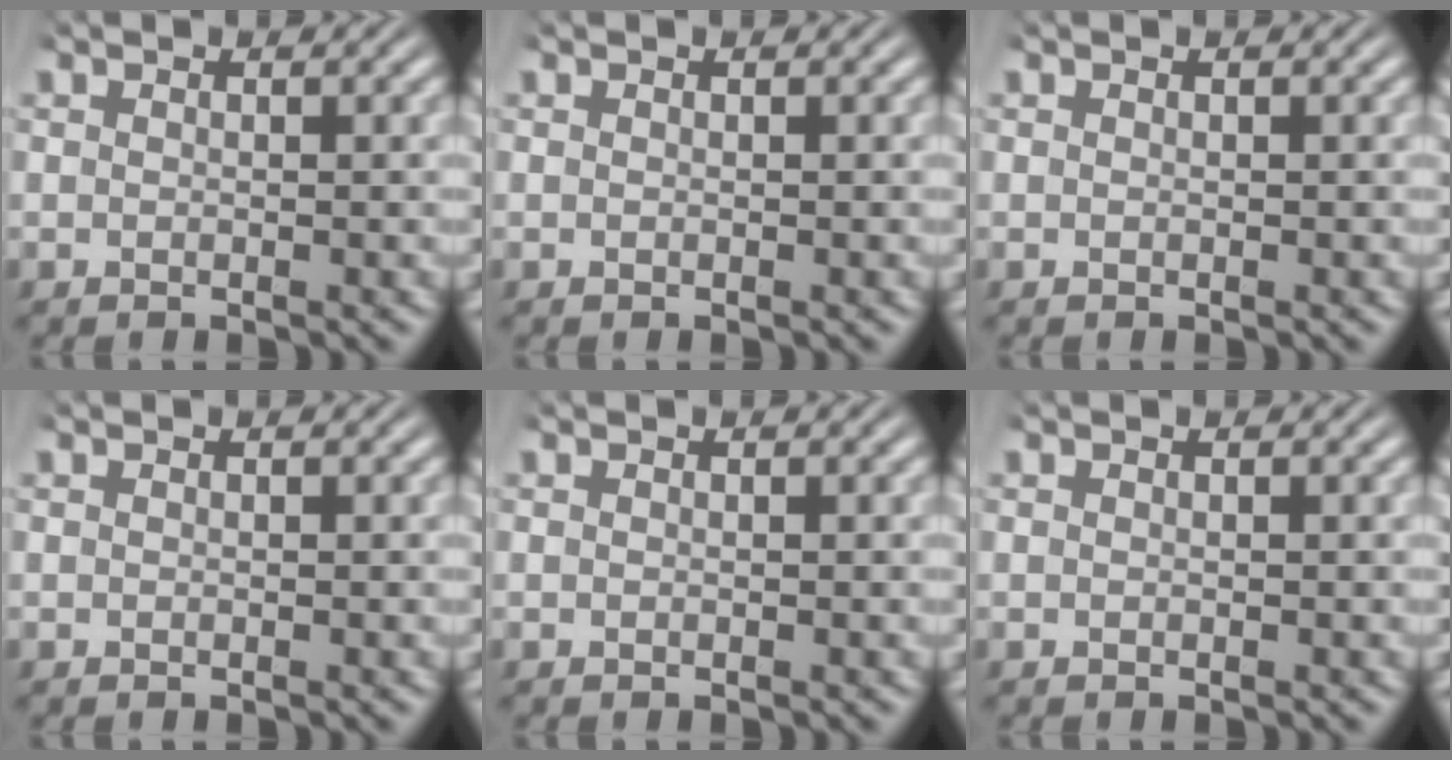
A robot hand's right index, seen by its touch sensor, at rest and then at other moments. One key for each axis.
{"total": 0.0}
{"total": 0.0}
{"total": 0.0}
{"total": 0.0}
{"total": 0.0}